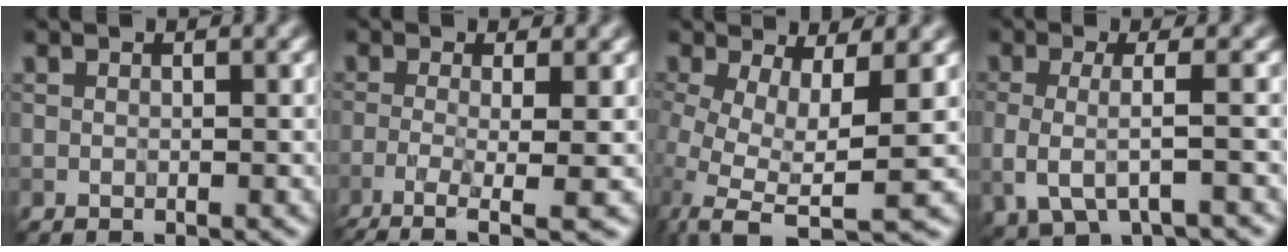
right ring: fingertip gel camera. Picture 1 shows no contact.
{"total": 5.3, "force": [-1.9, 1.3, 4.7], "torque": [-0.075, -0.006, -0.043]}
{"total": 7.5, "force": [-1.0, 2.7, 6.9], "torque": [-0.135, -0.021, -0.016]}
{"total": 3.7, "force": [-0.5, 1.3, 3.4], "torque": [-0.071, -0.011, -0.011]}